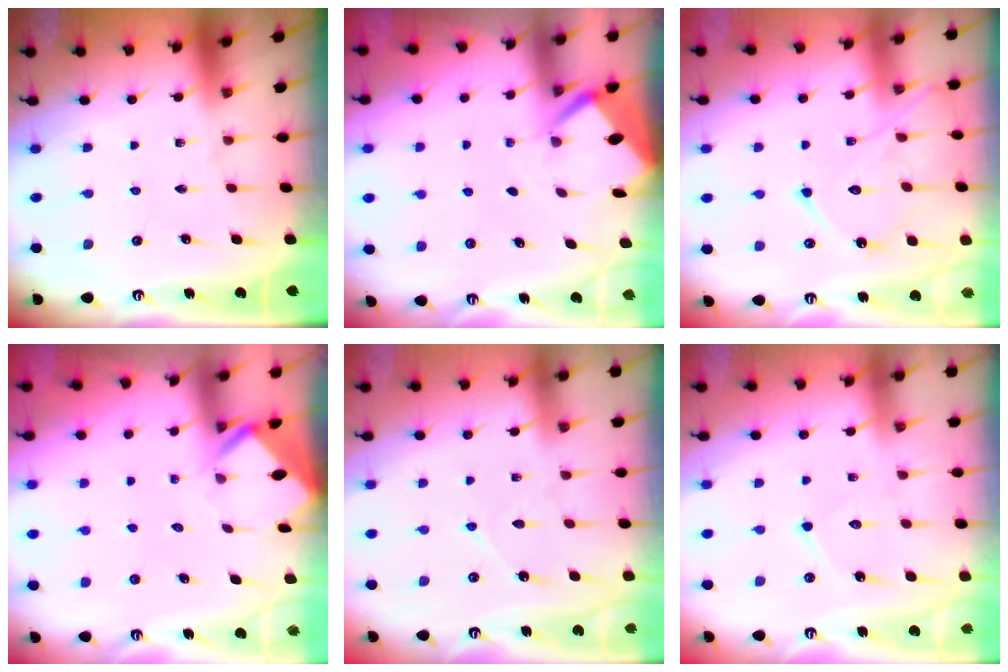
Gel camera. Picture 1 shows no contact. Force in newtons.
{"total": 2.5, "press": 2.5, "slide": 0.3}
{"total": 12.8, "press": 12.8, "slide": 0.6}
{"total": 3.1, "press": 3.1, "slide": 0.3}
{"total": 3.6, "press": 3.6, "slide": 0.5}
{"total": 6.3, "press": 6.3, "slide": 0.6}